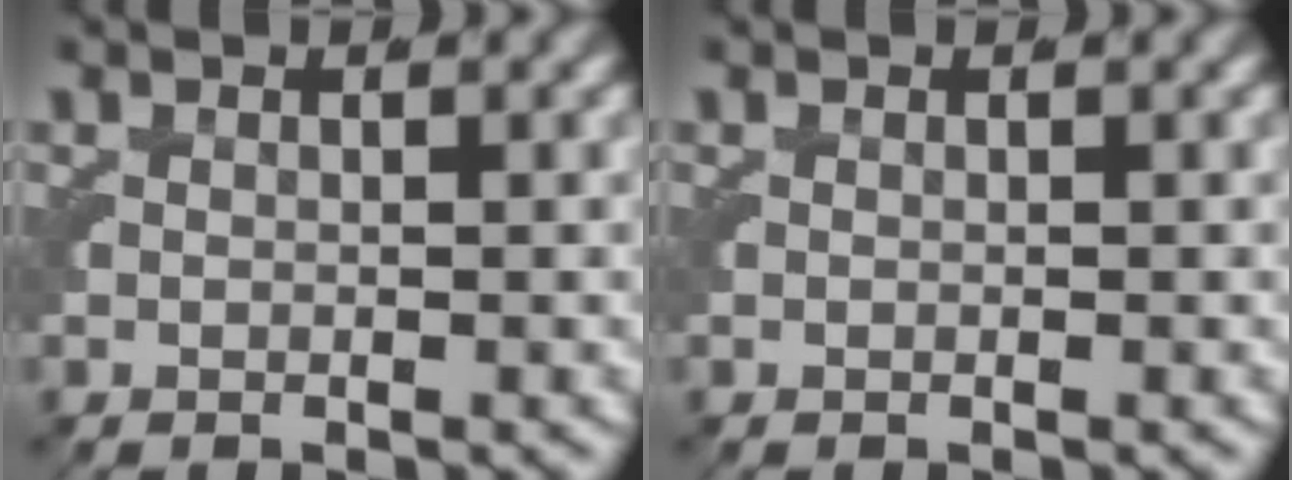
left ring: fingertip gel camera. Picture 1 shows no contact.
{"total": 0.0}